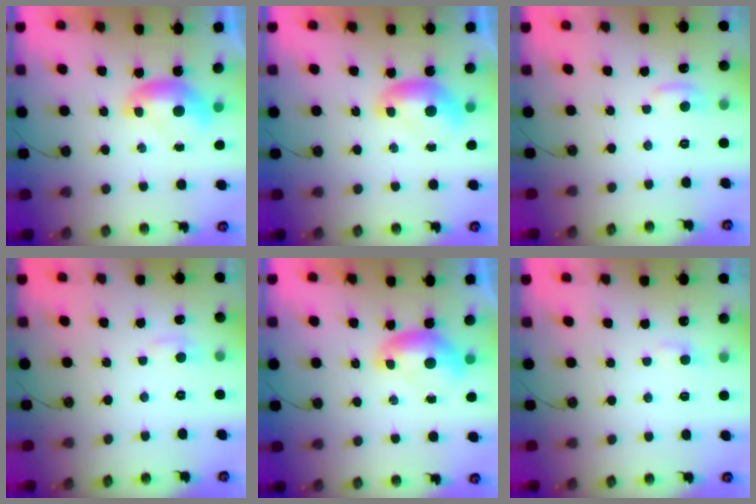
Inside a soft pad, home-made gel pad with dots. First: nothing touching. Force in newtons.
{"total": 0.0}
{"total": 0.9, "press": 0.6, "slide": 0.7}
{"total": 1.3, "press": 1.1, "slide": 0.7}
{"total": 0.0}
{"total": 2.5, "press": 2.4, "slide": 0.5}